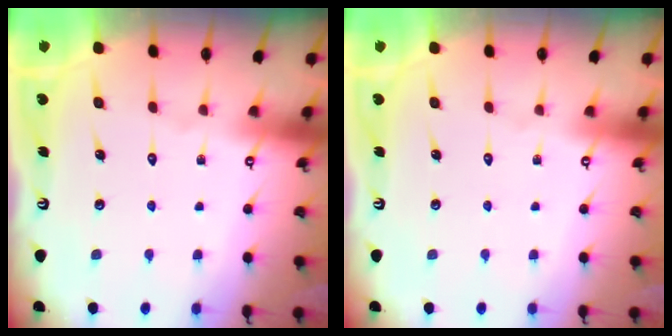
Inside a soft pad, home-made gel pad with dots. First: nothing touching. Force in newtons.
{"total": 0.0}